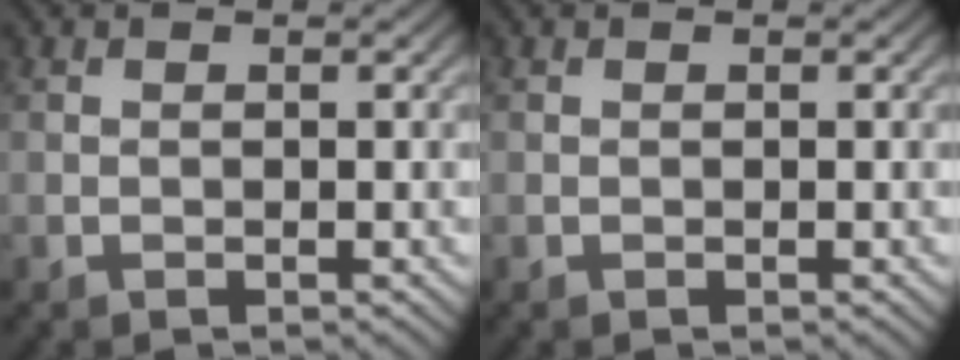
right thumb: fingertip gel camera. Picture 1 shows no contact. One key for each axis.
{"total": 0.0}